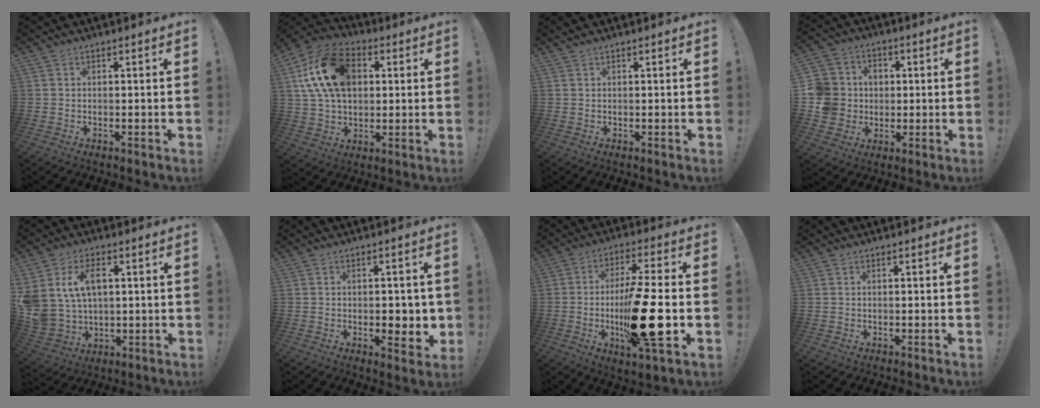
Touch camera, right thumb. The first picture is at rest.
{"total": 19.4, "force": [5.0, 13.2, 13.4], "torque": [-0.235, -0.003, 0.093]}
{"total": 0.5, "force": [0.4, -0.1, -0.4], "torque": [0.002, 0.004, 0.008]}
{"total": 11.4, "force": [-0.2, 10.8, 3.6], "torque": [-0.063, 0.011, 0.006]}
{"total": 12.0, "force": [4.2, 8.6, 7.3], "torque": [-0.150, -0.018, 0.082]}
{"total": 4.6, "force": [-0.4, 2.9, 3.5], "torque": [-0.040, 0.004, -0.005]}
{"total": 21.0, "force": [-4.0, 5.1, 20.0], "torque": [-0.340, -0.002, -0.057]}
{"total": 0.0}